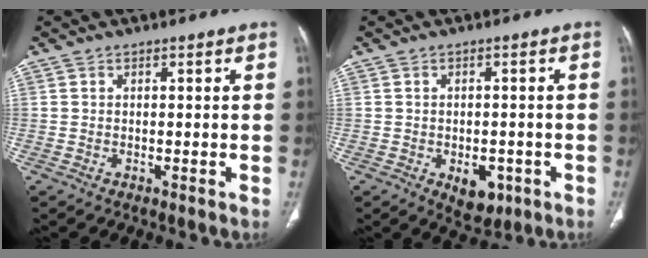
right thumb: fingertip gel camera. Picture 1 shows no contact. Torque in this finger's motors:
{"motor_torque": [4.53, 0.47, 0.12, -0.53, -0.05]}